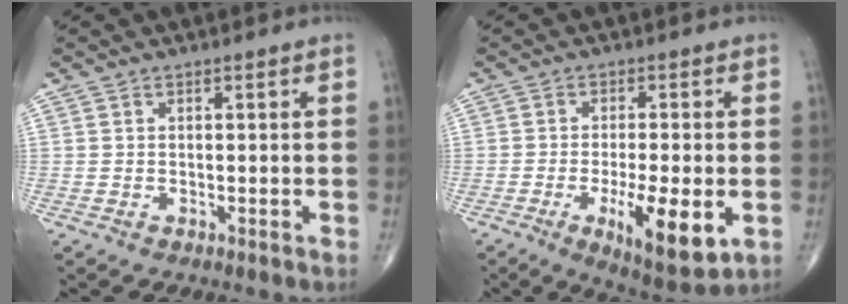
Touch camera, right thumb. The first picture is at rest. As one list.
[{"total": 11.9, "force": [-3.5, 3.4, 10.9], "torque": [-0.168, -0.019, -0.050]}]